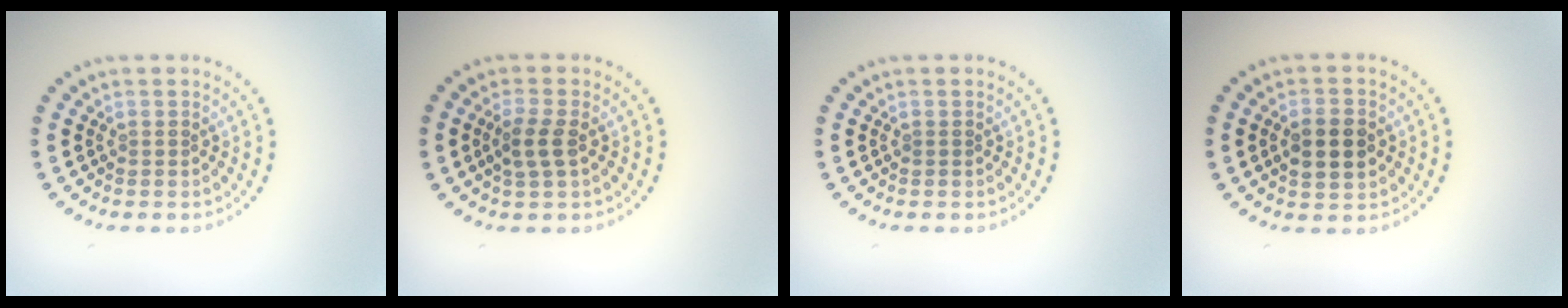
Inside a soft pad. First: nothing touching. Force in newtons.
{"total": 2.2, "press": 2.1, "slide": 0.6}
{"total": 0.0}
{"total": 3.8, "press": 3.8, "slide": 0.2}